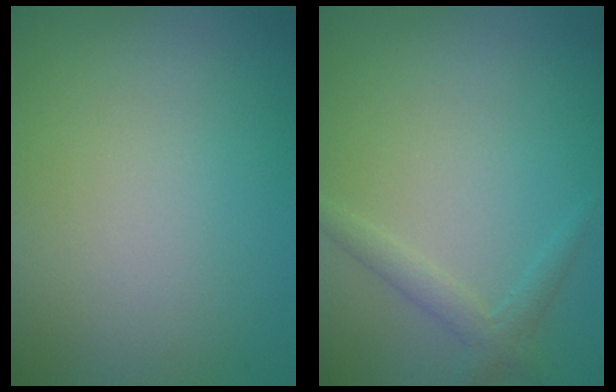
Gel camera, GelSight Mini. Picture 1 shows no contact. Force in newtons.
{"total": 1.9, "press": 1.9, "slide": 0.2}